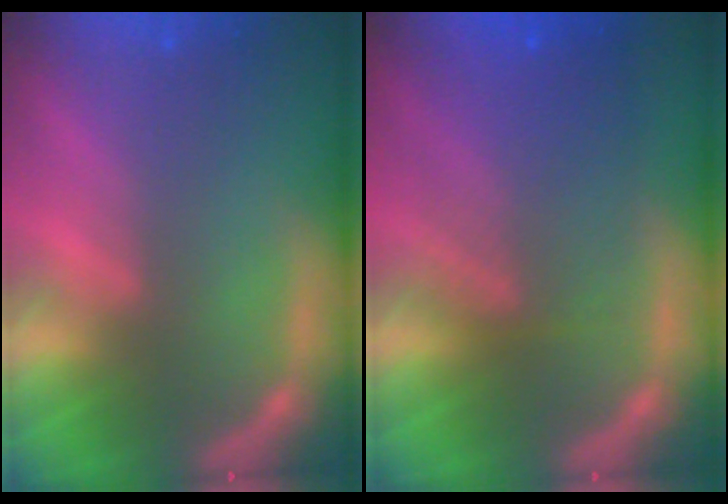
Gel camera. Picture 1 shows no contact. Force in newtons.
{"total": 7.6}